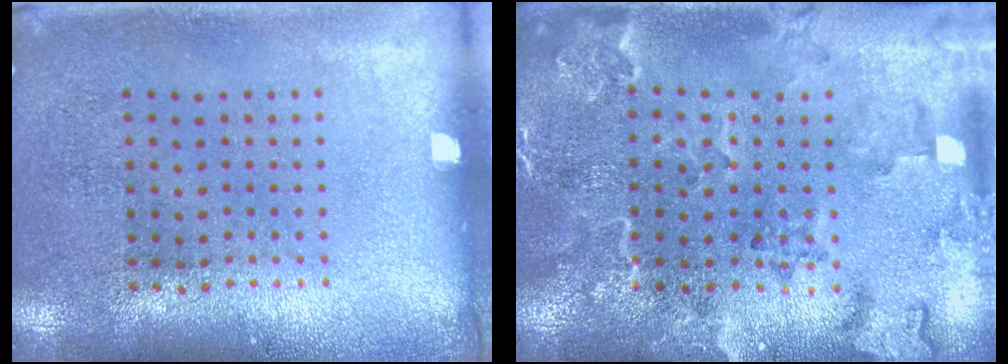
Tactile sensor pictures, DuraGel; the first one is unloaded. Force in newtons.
{"total": 2.4, "press": 2.2, "slide": 1.1}